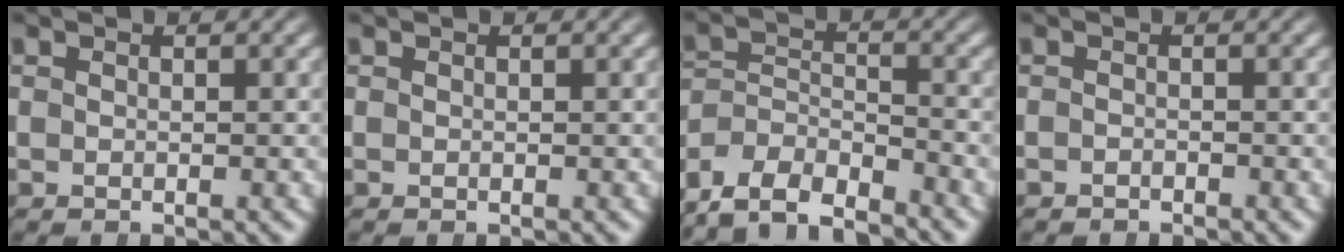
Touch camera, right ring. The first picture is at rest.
{"total": 0.0}
{"total": 8.5, "force": [-6.1, 5.2, 2.8], "torque": [-0.078, -0.041, -0.097]}
{"total": 1.0, "force": [-1.0, -0.1, -0.2], "torque": [-0.003, -0.013, -0.010]}